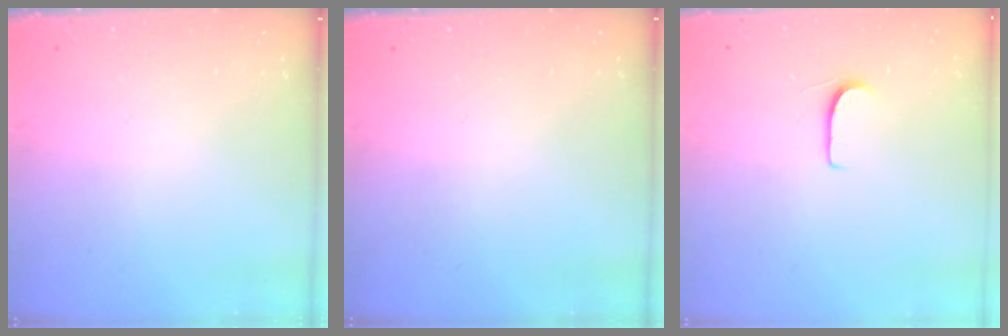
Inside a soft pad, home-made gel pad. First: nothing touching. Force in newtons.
{"total": 0.0}
{"total": 5.9, "press": 5.9, "slide": 0.4}